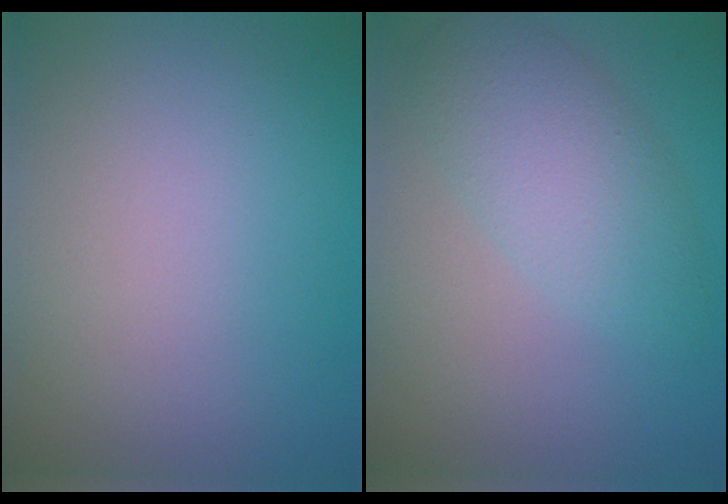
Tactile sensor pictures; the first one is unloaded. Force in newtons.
{"total": 4.3, "press": 4.3, "slide": 0.2}